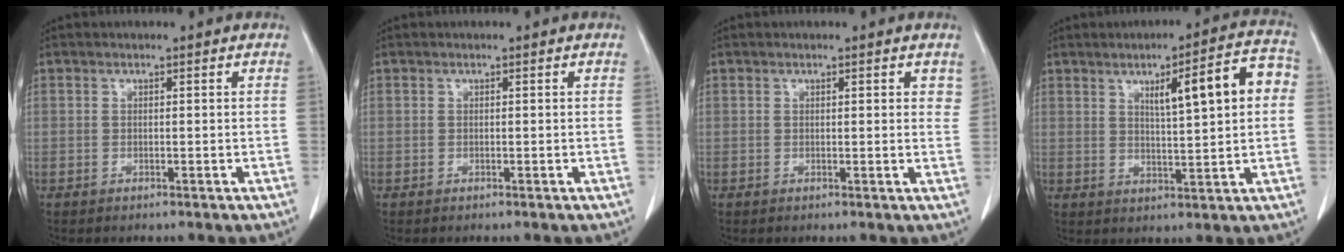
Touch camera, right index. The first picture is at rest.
{"total": 0.0}
{"total": 2.3, "force": [1.5, 0.9, 1.6], "torque": [-0.008, -0.001, 0.013]}
{"total": 10.2, "force": [2.5, 1.5, 9.8], "torque": [-0.135, 0.022, 0.036]}